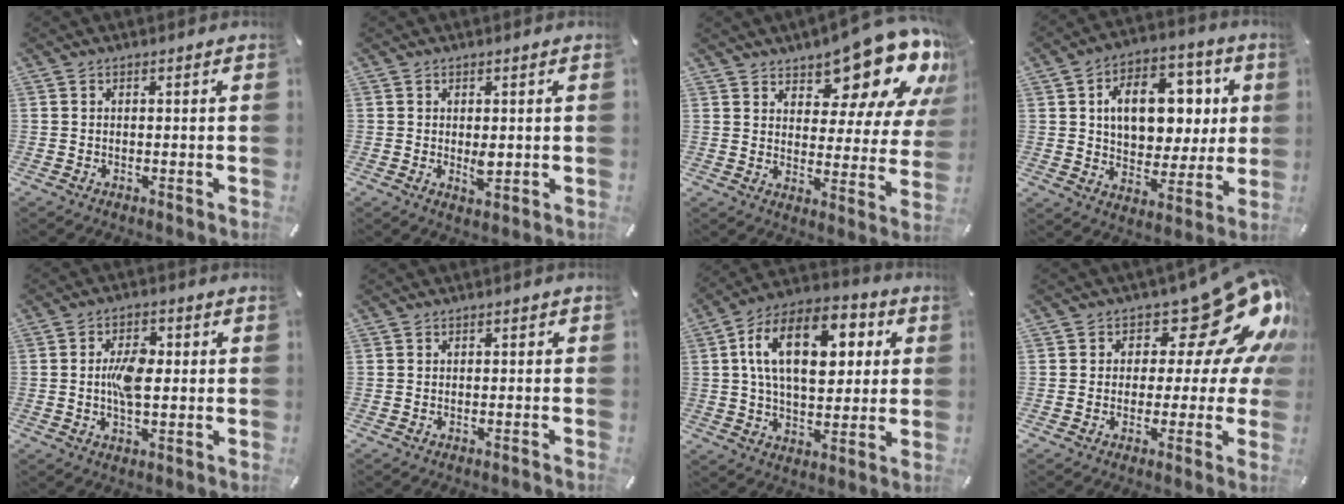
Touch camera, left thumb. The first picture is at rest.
{"total": 3.2, "force": [0.0, 1.7, 2.7], "torque": [-0.034, -0.005, -0.001]}
{"total": 15.5, "force": [12.9, 6.1, 6.2], "torque": [-0.071, -0.117, 0.215]}
{"total": 15.5, "force": [3.4, 11.3, 10.0], "torque": [-0.144, 0.001, 0.066]}
{"total": 8.1, "force": [0.3, 4.3, 6.8], "torque": [-0.133, 0.001, -0.003]}
{"total": 0.6, "force": [-0.6, 0.1, 0.2], "torque": [-0.007, 0.000, -0.012]}
{"total": 18.6, "force": [5.4, 11.1, 14.0], "torque": [-0.246, -0.003, 0.086]}
{"total": 20.0, "force": [9.7, 9.8, 14.5], "torque": [-0.186, -0.065, 0.161]}